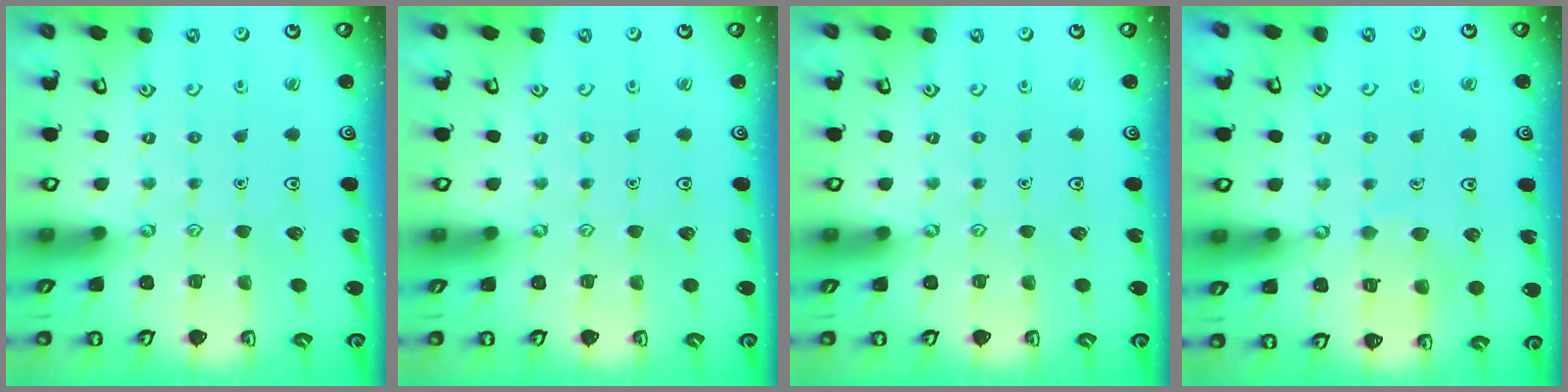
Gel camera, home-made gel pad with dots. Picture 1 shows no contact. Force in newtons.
{"total": 0.0}
{"total": 0.0}
{"total": 7.3, "press": 7.2, "slide": 0.8}